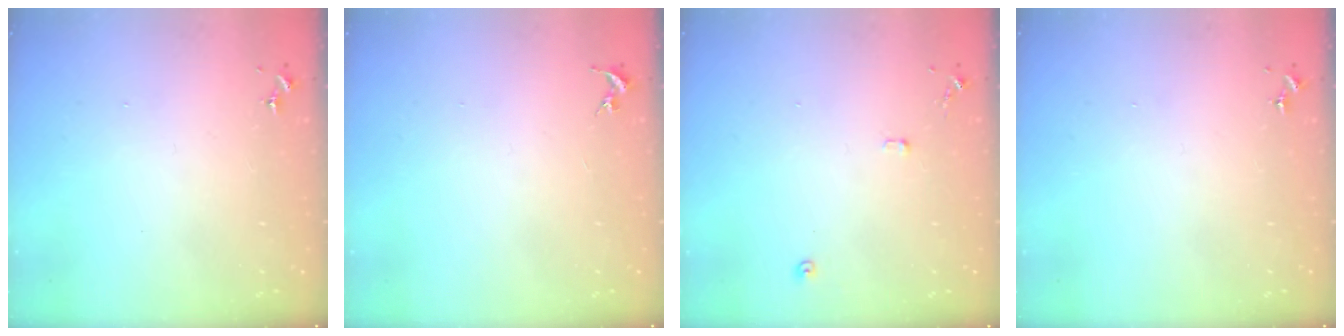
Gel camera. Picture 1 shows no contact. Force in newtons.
{"total": 0.0}
{"total": 7.4, "press": 7.4, "slide": 0.8}
{"total": 0.0}